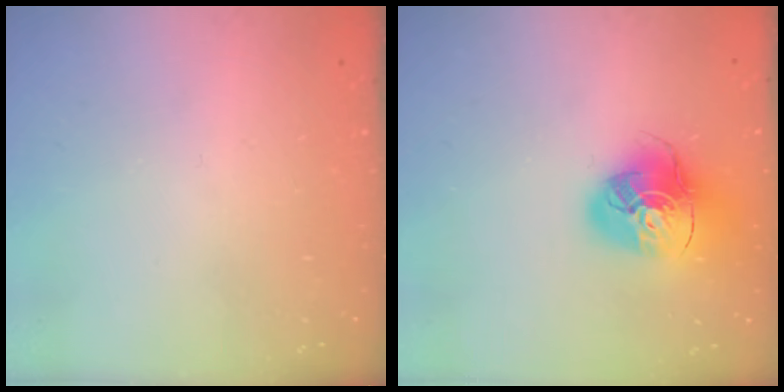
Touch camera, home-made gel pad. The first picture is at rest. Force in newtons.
{"total": 14.4, "press": 14.3, "slide": 1.8}